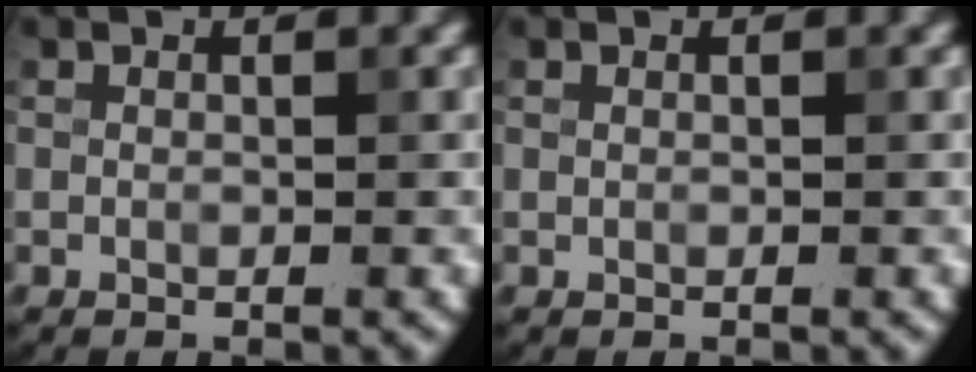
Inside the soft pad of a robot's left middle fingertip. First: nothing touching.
{"total": 0.0}